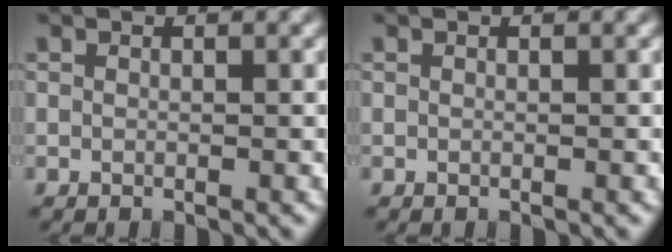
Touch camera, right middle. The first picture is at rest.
{"total": 0.0}